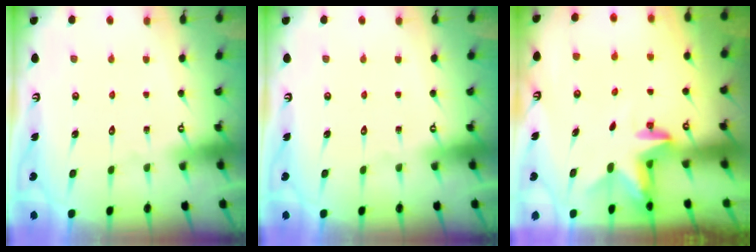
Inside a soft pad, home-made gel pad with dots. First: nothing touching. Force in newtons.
{"total": 0.0}
{"total": 2.4, "press": 2.4, "slide": 0.4}